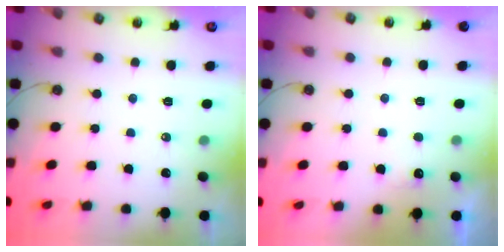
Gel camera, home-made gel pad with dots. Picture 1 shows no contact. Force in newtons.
{"total": 3.5, "press": 3.3, "slide": 1.1}